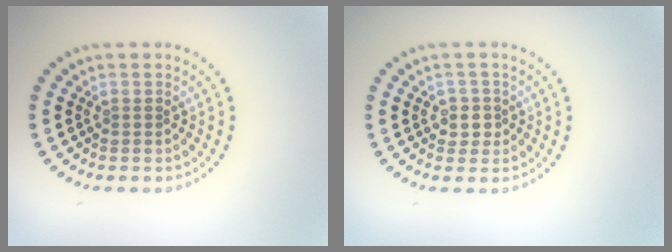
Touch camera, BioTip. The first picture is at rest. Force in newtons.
{"total": 1.7, "press": 1.5, "slide": 0.8}